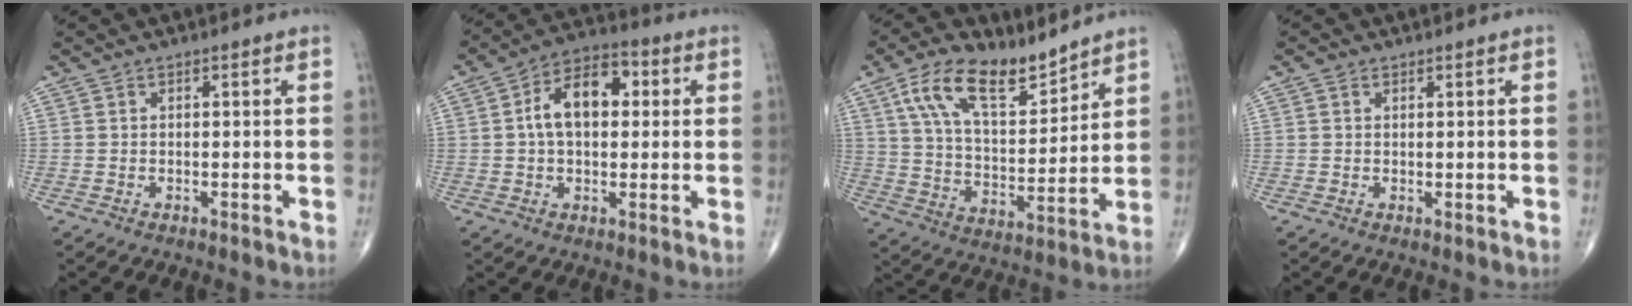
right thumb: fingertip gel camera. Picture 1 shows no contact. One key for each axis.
{"total": 11.5, "fx": 1.7, "fy": 7.1, "fz": 8.9, "tx": -0.134, "ty": 0.025, "tz": 0.018}
{"total": 15.0, "fx": 9.8, "fy": 6.6, "fz": 9.3, "tx": -0.142, "ty": -0.049, "tz": 0.186}
{"total": 1.0, "fx": 0.5, "fy": 0.8, "fz": 0.3, "tx": -0.001, "ty": -0.003, "tz": 0.005}